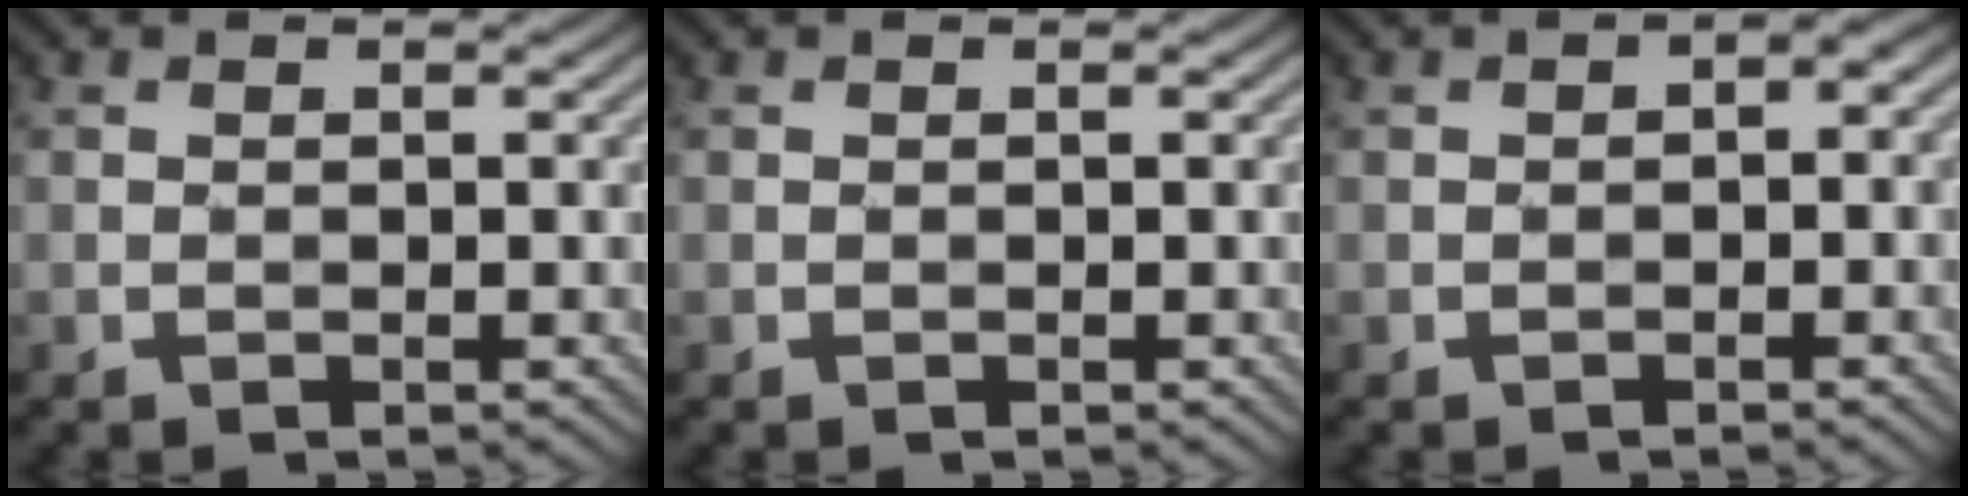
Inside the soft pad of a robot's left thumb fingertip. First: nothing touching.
{"total": 0.0}
{"total": 2.1, "force": [-0.5, 1.1, 1.7], "torque": [-0.027, 0.004, -0.007]}